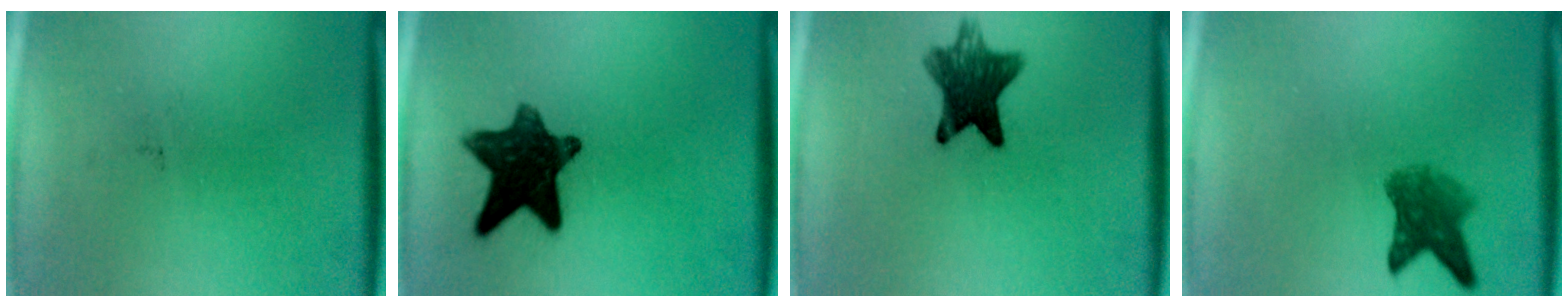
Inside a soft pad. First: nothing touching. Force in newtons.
{"total": 11.8}
{"total": 8.9}
{"total": 4.9}